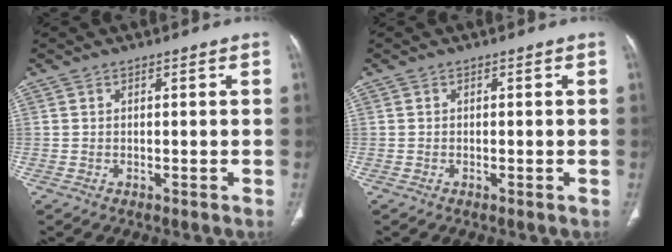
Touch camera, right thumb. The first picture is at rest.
{"total": 0.0}